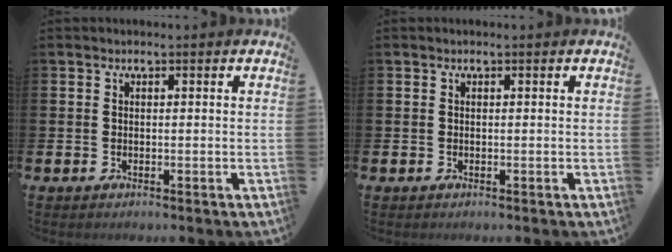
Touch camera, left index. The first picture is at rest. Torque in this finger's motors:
{"motor_torque": [0.00, 0.00, 0.00, 0.00]}